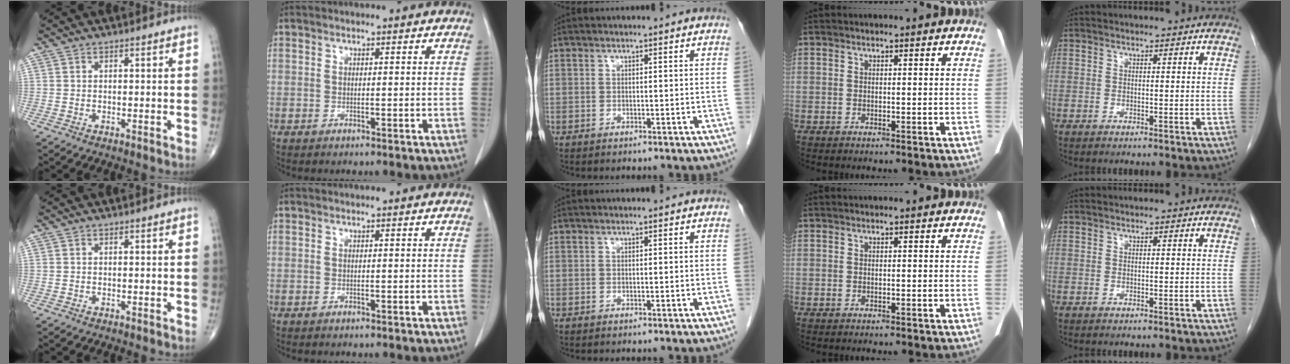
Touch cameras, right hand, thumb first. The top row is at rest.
{}